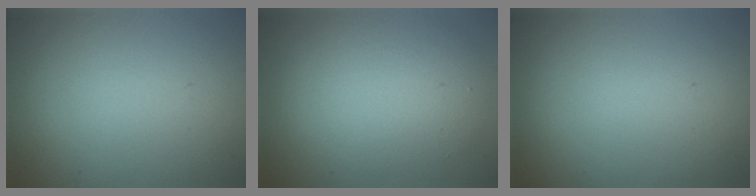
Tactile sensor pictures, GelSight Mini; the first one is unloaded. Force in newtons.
{"total": 5.7, "press": 5.7, "slide": 0.2}
{"total": 0.0}